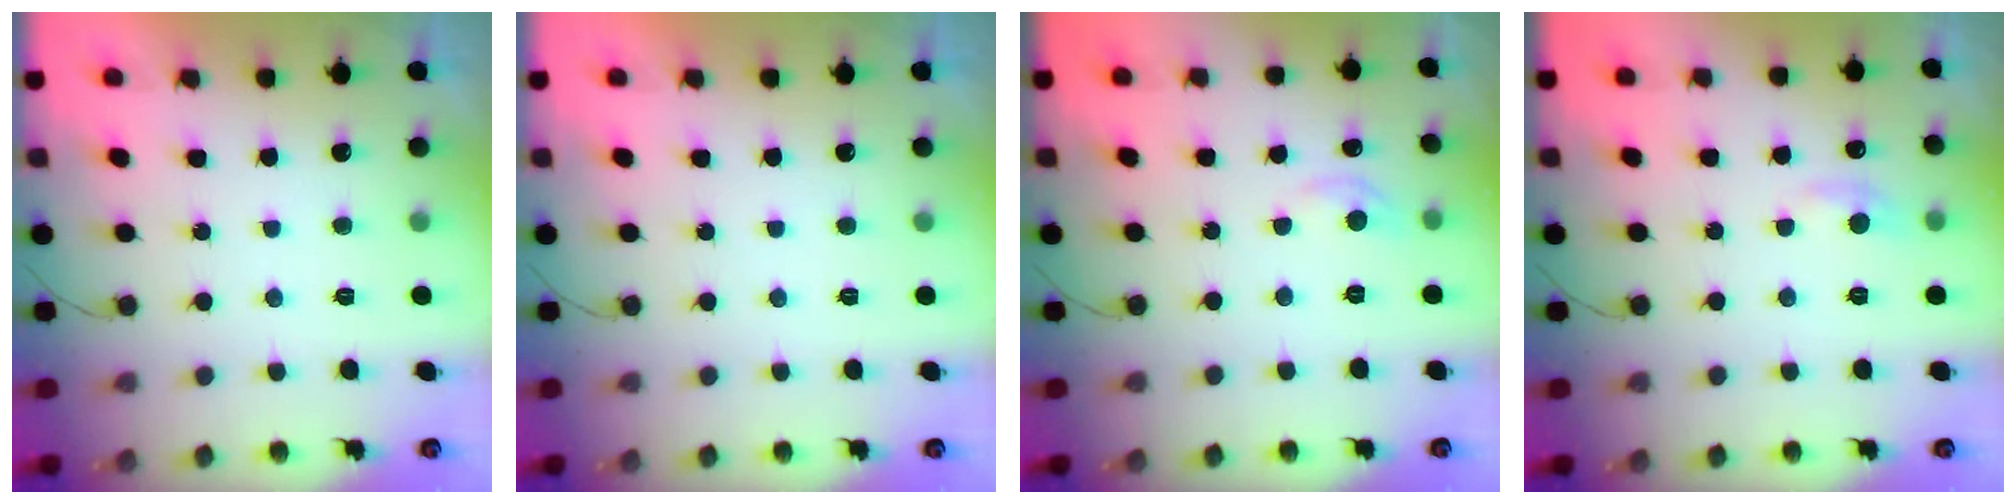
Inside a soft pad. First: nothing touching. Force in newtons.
{"total": 0.0}
{"total": 4.5, "press": 4.4, "slide": 0.6}
{"total": 6.7, "press": 6.7, "slide": 1.0}